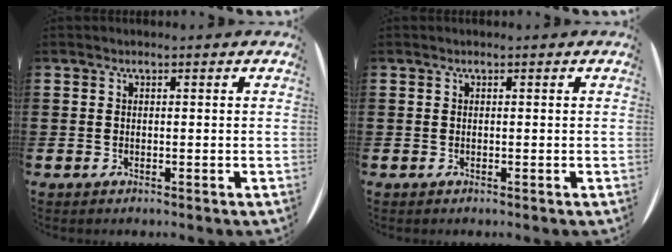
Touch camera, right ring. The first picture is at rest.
{"total": 0.0}